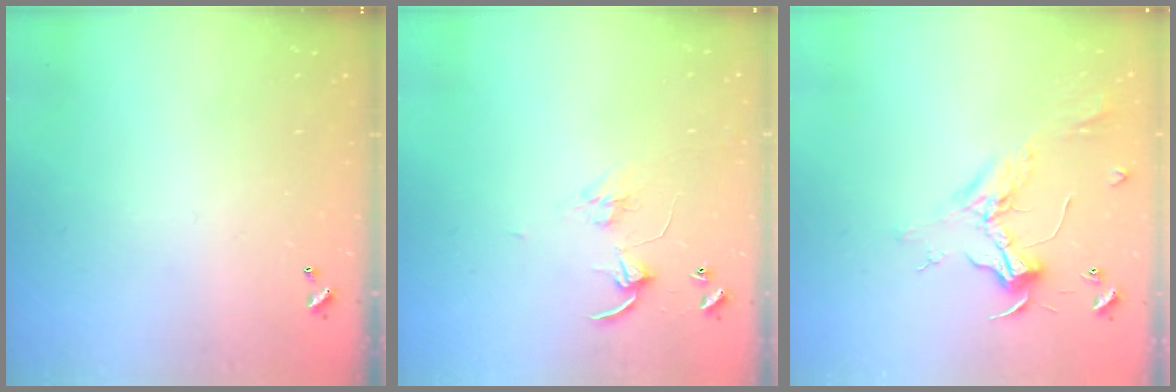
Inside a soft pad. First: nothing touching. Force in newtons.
{"total": 3.2, "press": 3.2, "slide": 0.0}
{"total": 2.4, "press": 2.3, "slide": 0.8}